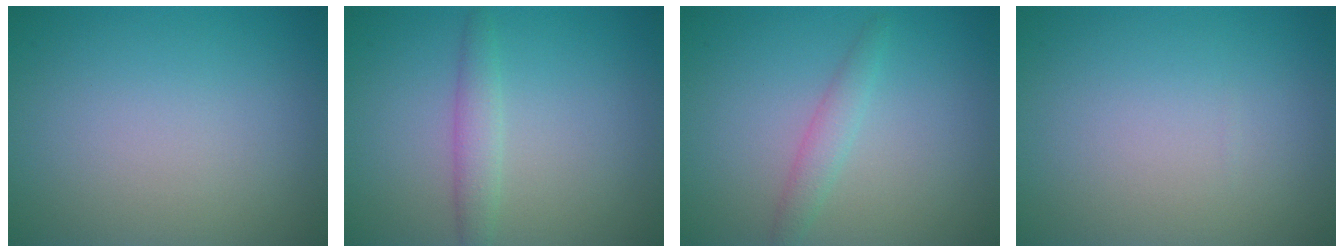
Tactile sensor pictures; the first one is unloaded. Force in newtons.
{"total": 1.9, "press": 1.9, "slide": 0.1}
{"total": 1.7, "press": 1.7, "slide": 0.1}
{"total": 0.0}